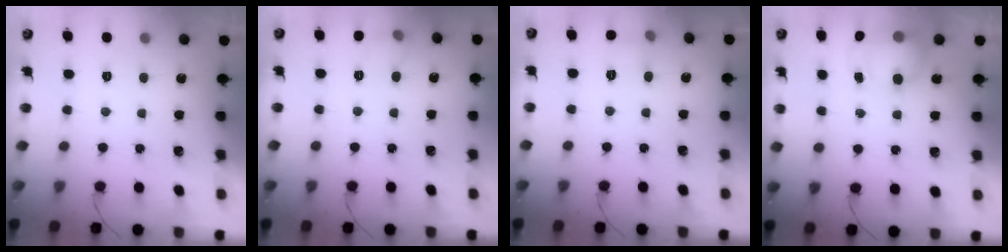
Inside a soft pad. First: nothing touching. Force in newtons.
{"total": 5.5, "press": 5.3, "slide": 1.6}
{"total": 4.9, "press": 4.6, "slide": 1.5}
{"total": 7.1, "press": 7.0, "slide": 1.3}